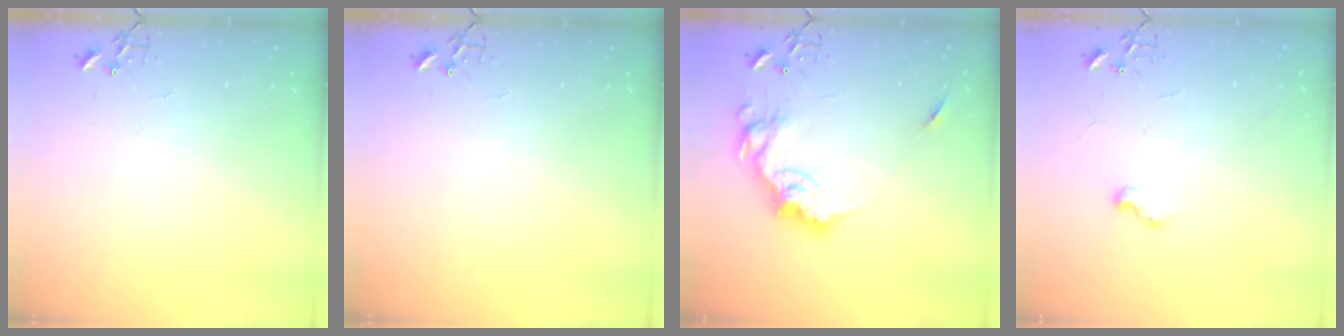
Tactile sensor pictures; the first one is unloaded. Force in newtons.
{"total": 0.0}
{"total": 17.5, "press": 17.4, "slide": 1.9}
{"total": 6.4, "press": 6.3, "slide": 0.6}